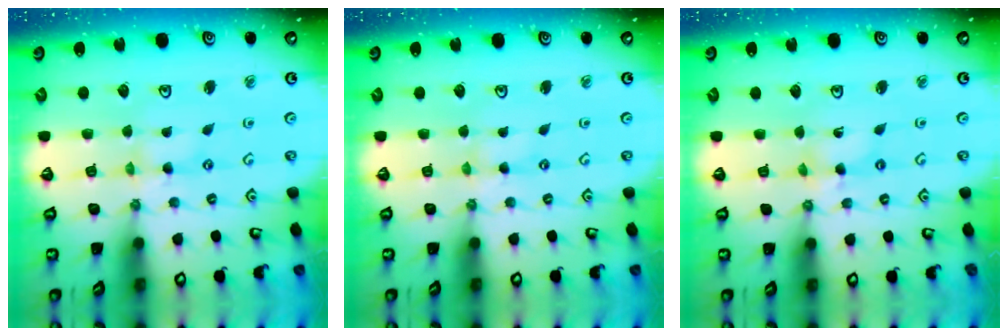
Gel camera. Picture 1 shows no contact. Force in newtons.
{"total": 0.0}
{"total": 2.0, "press": 2.0, "slide": 0.2}